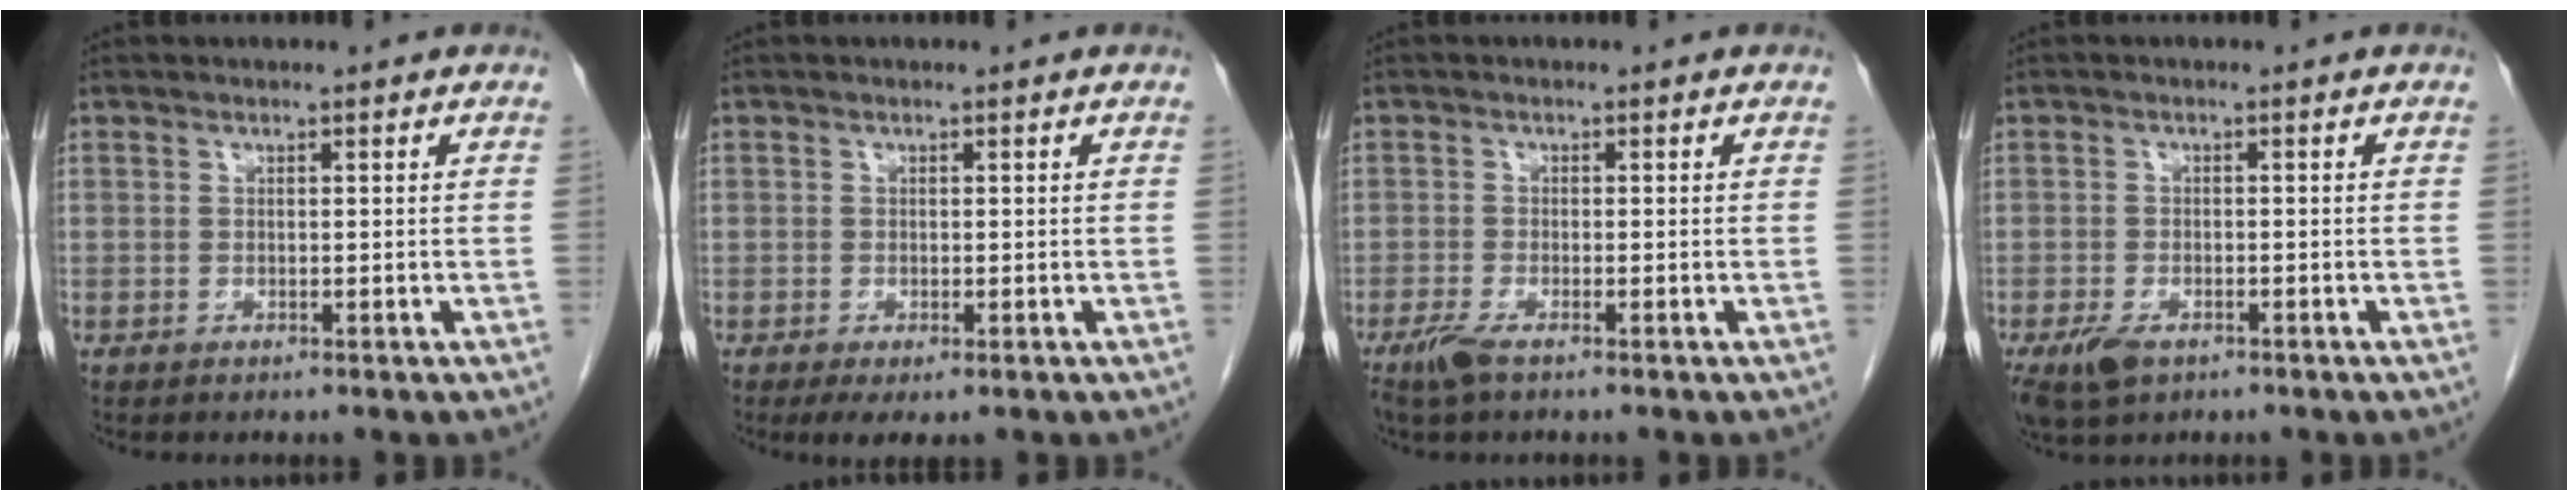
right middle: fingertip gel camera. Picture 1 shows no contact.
{"total": 2.5, "force": [-1.4, 0.9, 1.9], "torque": [-0.029, -0.006, -0.016]}
{"total": 2.7, "force": [-1.8, 0.4, 1.9], "torque": [-0.044, -0.006, -0.038]}
{"total": 4.8, "force": [-2.8, 2.5, 3.0], "torque": [-0.060, -0.007, -0.044]}